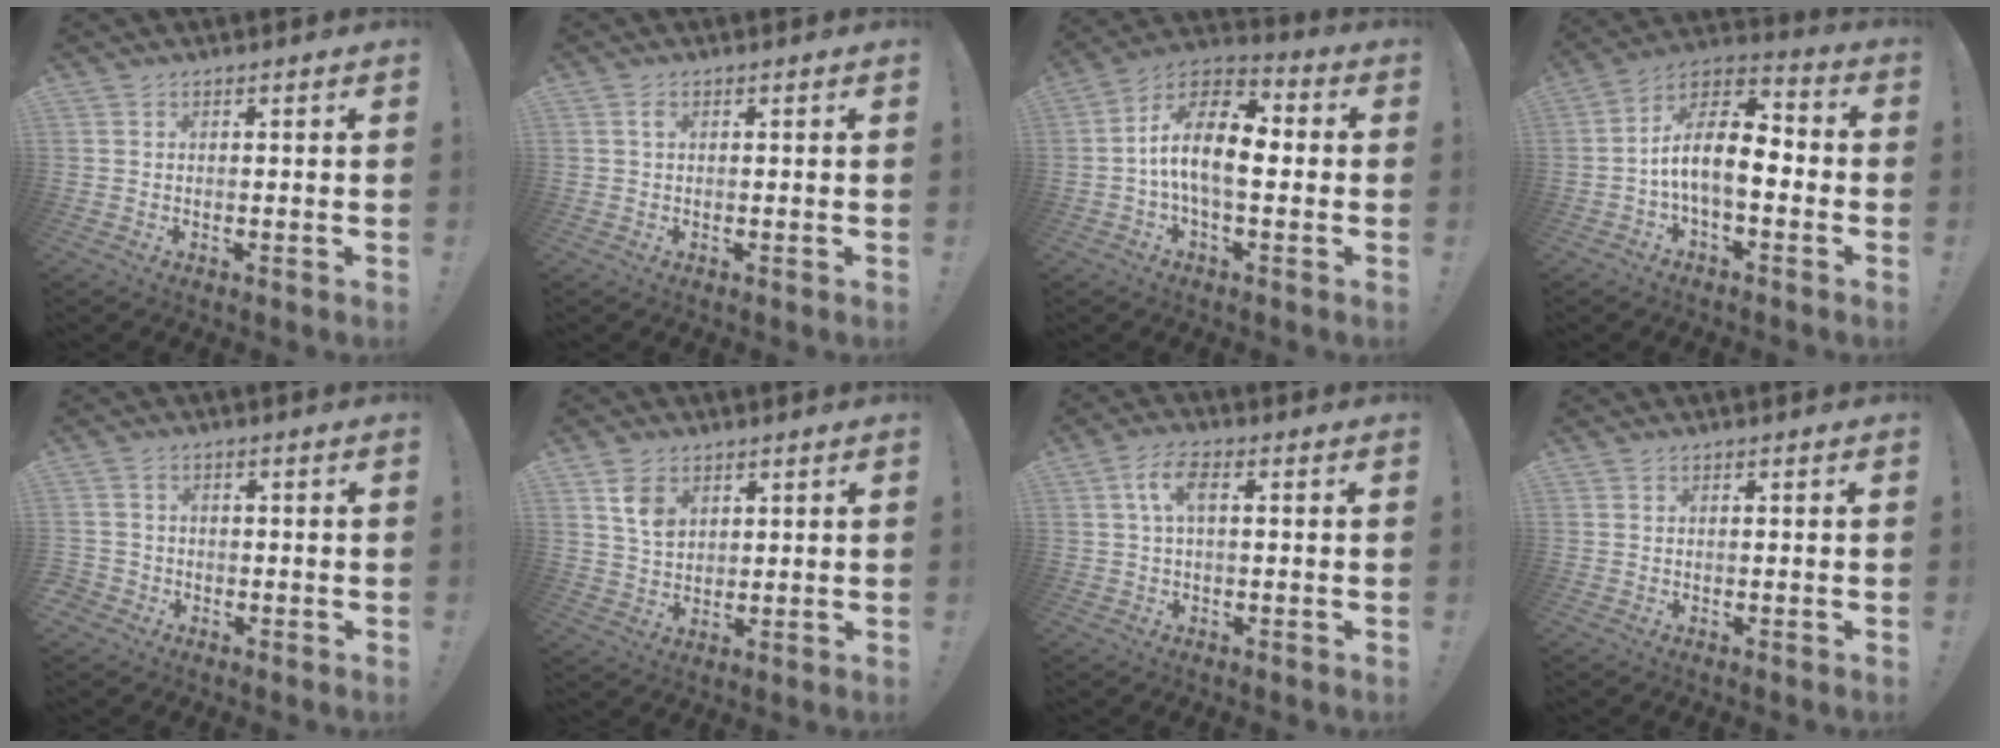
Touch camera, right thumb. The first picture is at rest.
{"total": 1.2, "force": [0.3, 0.6, 0.9], "torque": [-0.014, 0.002, 0.004]}
{"total": 14.7, "force": [-0.6, 7.1, 12.8], "torque": [-0.241, 0.018, -0.010]}
{"total": 14.0, "force": [-1.8, 6.9, 12.0], "torque": [-0.213, 0.012, -0.028]}
{"total": 2.6, "force": [-1.0, 2.3, 0.8], "torque": [-0.018, 0.005, -0.017]}
{"total": 6.7, "force": [3.3, 4.3, 3.9], "torque": [-0.057, -0.013, 0.062]}
{"total": 6.3, "force": [1.2, 2.3, 5.7], "torque": [-0.121, 0.006, 0.018]}
{"total": 0.0}